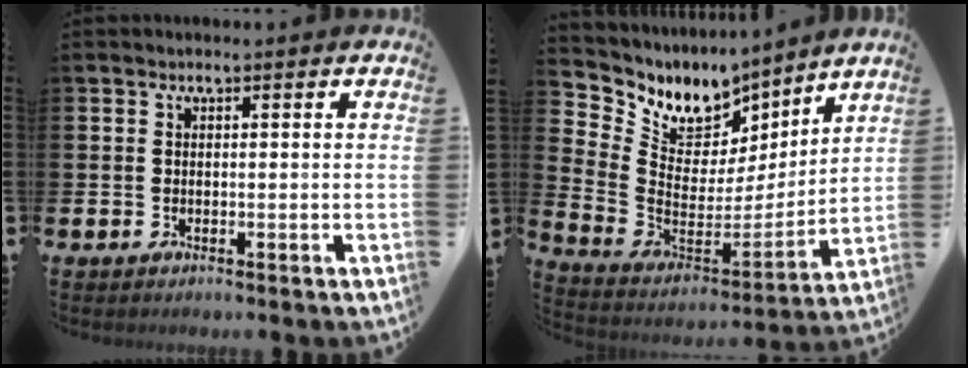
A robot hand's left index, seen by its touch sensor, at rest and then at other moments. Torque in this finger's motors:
{"motor_torque": [0.75, -0.86, 0.02, 0.01]}